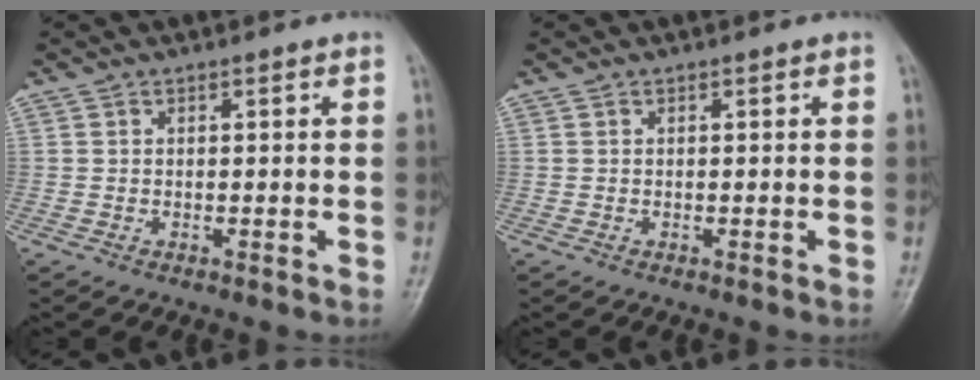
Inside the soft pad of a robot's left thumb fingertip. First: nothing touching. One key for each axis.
{"total": 0.0}